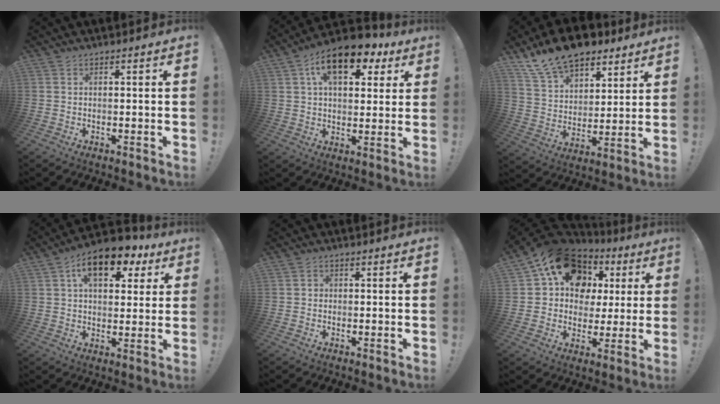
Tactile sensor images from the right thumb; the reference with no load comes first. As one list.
[{"total": 15.0, "force": [7.2, 7.9, 10.5], "torque": [-0.158, -0.026, 0.123]}, {"total": 16.0, "force": [12.4, 8.2, 5.9], "torque": [-0.106, -0.091, 0.231]}, {"total": 13.3, "force": [6.6, 7.3, 8.9], "torque": [-0.124, -0.029, 0.114]}, {"total": 1.3, "force": [-0.6, 1.2, 0.3], "torque": [-0.007, 0.005, -0.010]}, {"total": 17.5, "force": [8.0, 13.0, 8.4], "torque": [-0.124, -0.044, 0.164]}]